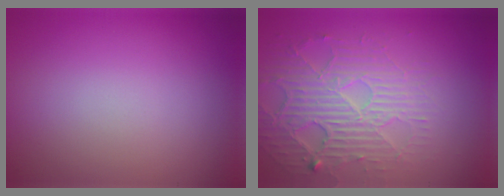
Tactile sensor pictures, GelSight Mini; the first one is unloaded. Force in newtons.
{"total": 4.6, "press": 4.1, "slide": 2.1}